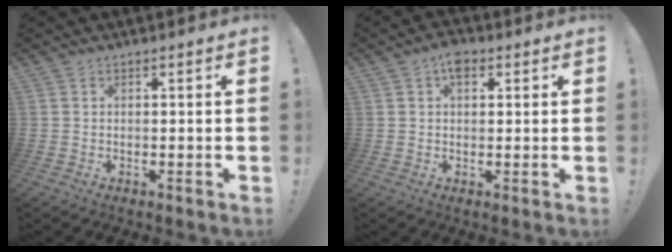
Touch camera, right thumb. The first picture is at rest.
{"total": 4.6, "force": [2.2, 2.8, 2.9], "torque": [-0.039, -0.004, 0.036]}